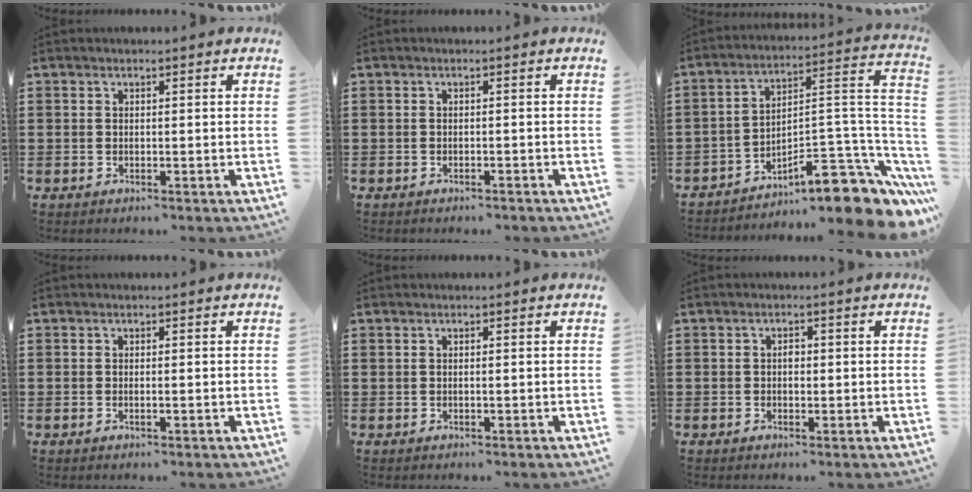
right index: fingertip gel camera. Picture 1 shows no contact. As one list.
[{"total": 0.8, "force": [-0.8, 0.1, 0.1], "torque": [-0.004, -0.001, -0.017]}, {"total": 10.7, "force": [-7.9, 3.3, 6.5], "torque": [-0.074, 0.001, -0.145]}, {"total": 0.5, "force": [-0.2, 0.0, 0.5], "torque": [-0.008, -0.002, -0.003]}, {"total": 0.0}, {"total": 1.4, "force": [-0.1, 0.8, 1.1], "torque": [-0.022, 0.002, -0.003]}]